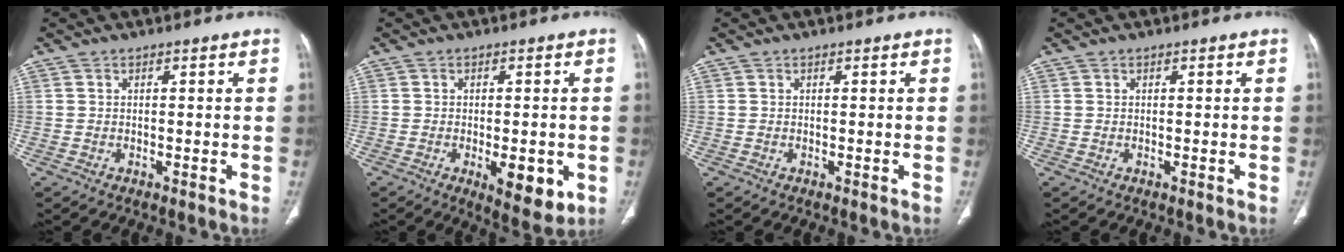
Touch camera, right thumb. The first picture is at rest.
{"total": 8.4, "force": [-2.4, 3.4, 7.3], "torque": [-0.086, -0.011, -0.024]}
{"total": 0.0}
{"total": 0.0}